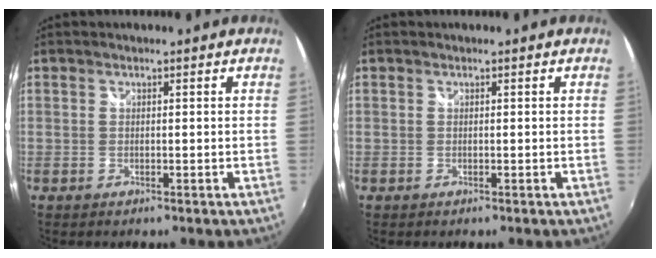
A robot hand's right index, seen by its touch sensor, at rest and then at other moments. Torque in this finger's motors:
{"motor_torque": [0.00, 0.00, 0.00, 0.00]}